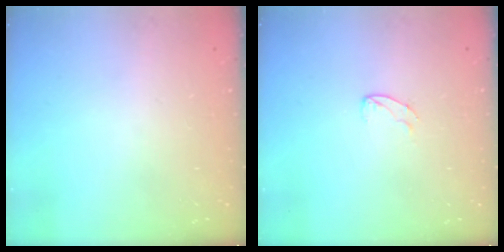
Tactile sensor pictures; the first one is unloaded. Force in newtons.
{"total": 3.9, "press": 3.9, "slide": 0.3}